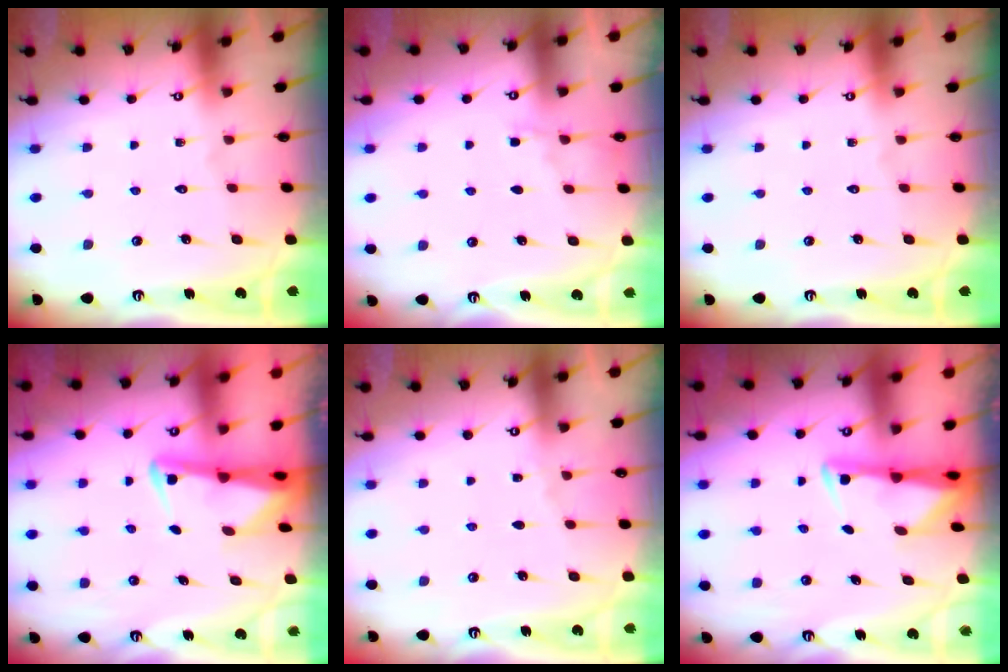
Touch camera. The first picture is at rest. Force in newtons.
{"total": 2.7, "press": 2.6, "slide": 0.4}
{"total": 0.0}
{"total": 2.7, "press": 2.6, "slide": 0.6}
{"total": 2.6, "press": 2.6, "slide": 0.3}
{"total": 3.1, "press": 3.1, "slide": 0.5}